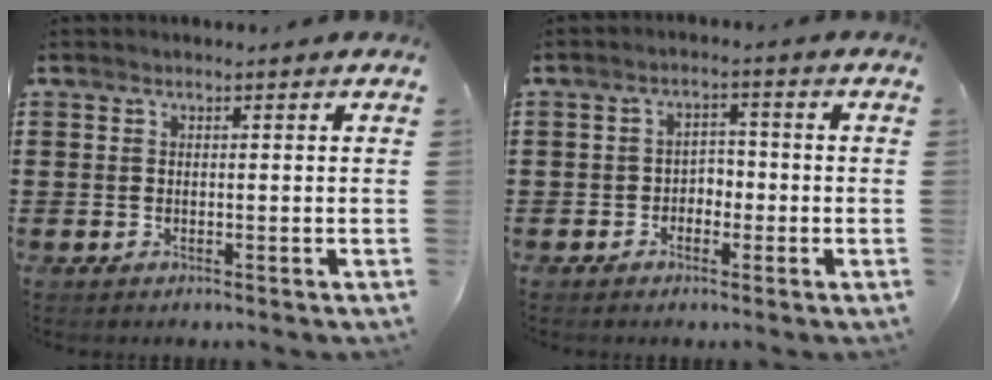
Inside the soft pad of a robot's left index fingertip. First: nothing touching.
{"total": 2.4, "force": [-1.5, 1.7, 0.9], "torque": [-0.023, 0.007, -0.035]}